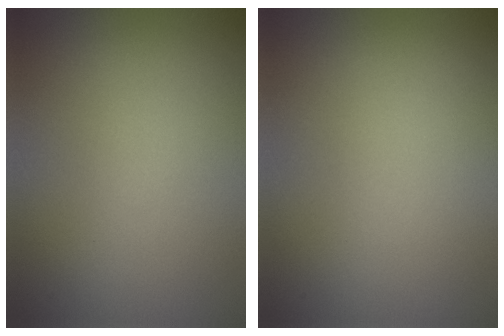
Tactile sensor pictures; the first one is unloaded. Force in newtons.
{"total": 0.0}